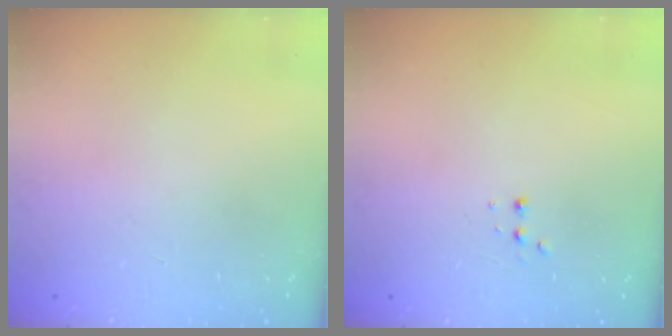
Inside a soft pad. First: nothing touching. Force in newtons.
{"total": 2.9, "press": 2.7, "slide": 1.0}